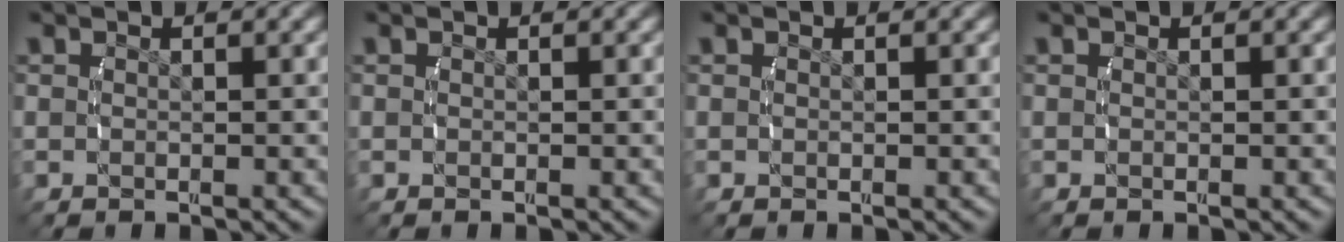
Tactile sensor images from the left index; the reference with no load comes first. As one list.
[{"total": 0.0}, {"total": 0.0}, {"total": 0.0}]